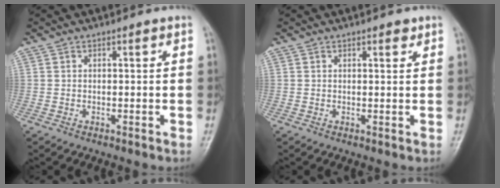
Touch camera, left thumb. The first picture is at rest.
{"total": 1.5, "force": [1.0, 0.6, 0.9], "torque": [-0.004, -0.004, 0.011]}